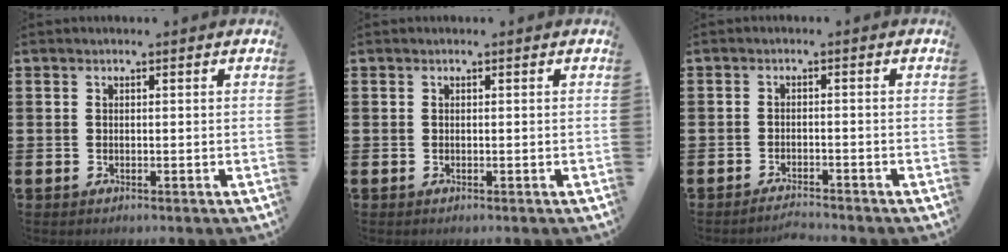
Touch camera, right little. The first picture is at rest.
{"total": 0.0}
{"total": 1.8, "force": [-1.8, -0.1, 0.3], "torque": [-0.007, 0.004, -0.036]}